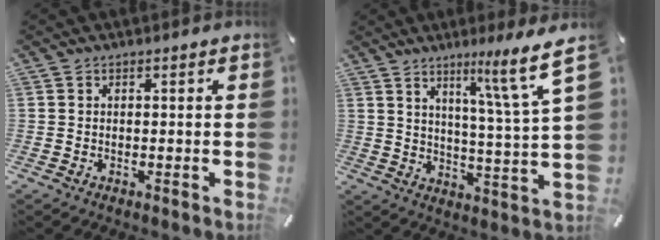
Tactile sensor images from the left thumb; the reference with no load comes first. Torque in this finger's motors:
{"motor_torque": [0.81, -0.51, 0.43, -0.17, 0.09]}